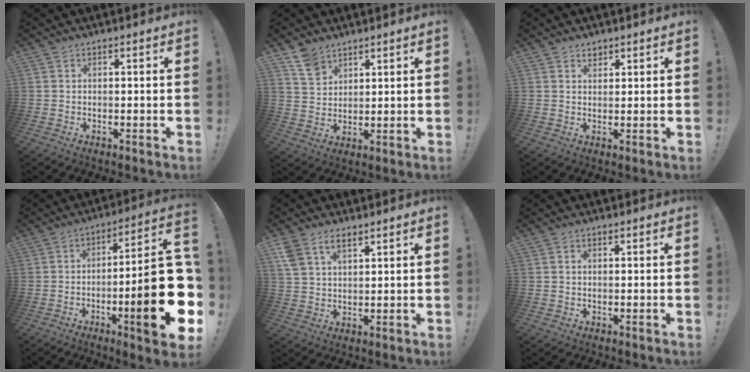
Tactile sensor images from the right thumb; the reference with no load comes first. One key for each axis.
{"total": 7.3, "fx": 5.5, "fy": 4.1, "fz": 2.5, "tx": -0.045, "ty": -0.027, "tz": 0.107}
{"total": 2.4, "fx": 1.9, "fy": 1.4, "fz": 0.4, "tx": 0.006, "ty": -0.012, "tz": 0.031}
{"total": 23.5, "fx": -5.9, "fy": 4.9, "fz": 22.2, "tx": -0.321, "ty": 0.026, "tz": -0.086}
{"total": 7.0, "fx": 4.4, "fy": 4.0, "fz": 3.7, "tx": -0.073, "ty": -0.009, "tz": 0.086}
{"total": 0.6, "fx": 0.3, "fy": 0.4, "fz": 0.3, "tx": -0.003, "ty": 0.001, "tz": 0.006}